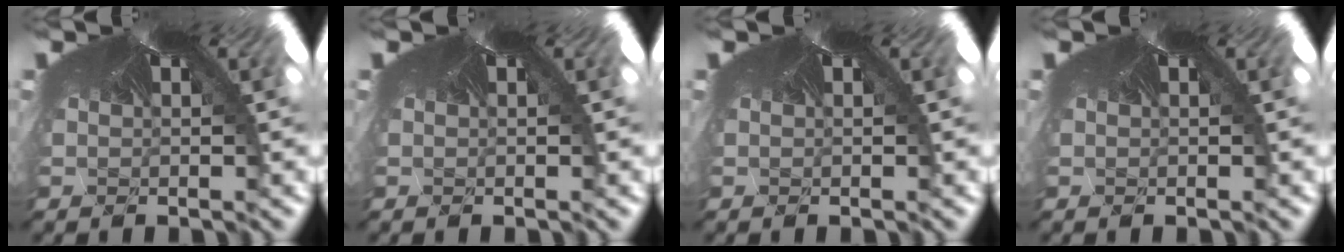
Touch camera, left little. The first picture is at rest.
{"total": 0.0}
{"total": 0.0}
{"total": 0.0}